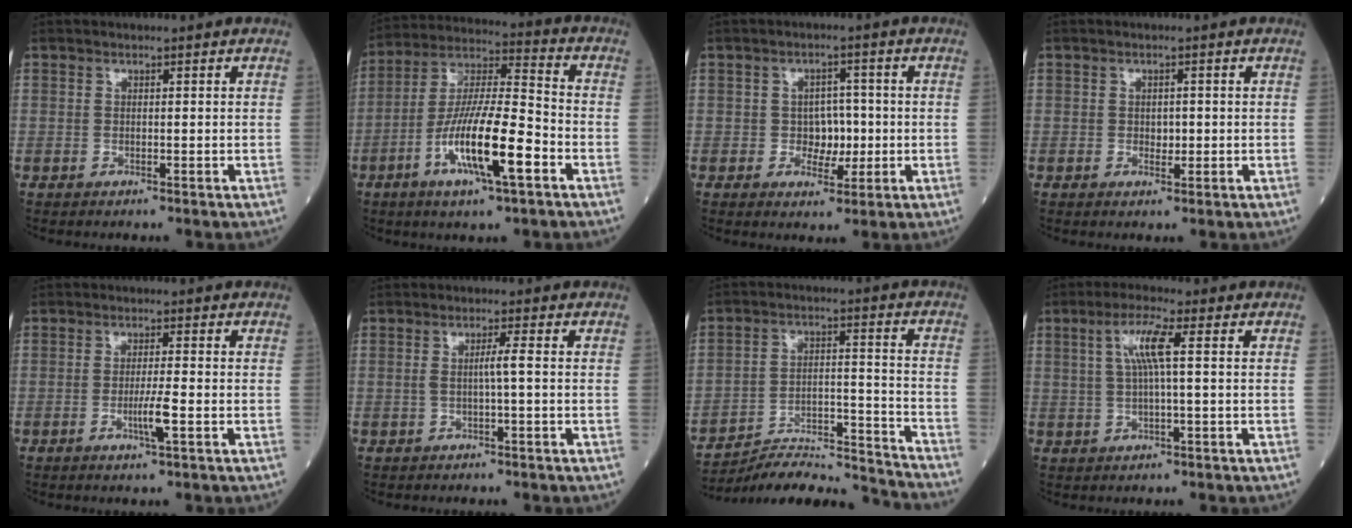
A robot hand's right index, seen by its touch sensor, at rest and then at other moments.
{"total": 15.1, "force": [-5.8, 2.1, 13.8], "torque": [-0.264, -0.007, -0.105]}
{"total": 4.4, "force": [-0.6, 3.1, 3.1], "torque": [-0.039, 0.007, -0.007]}
{"total": 1.8, "force": [-0.2, 1.1, 1.4], "torque": [-0.019, 0.002, -0.002]}
{"total": 3.6, "force": [-1.2, -0.2, 3.4], "torque": [-0.064, -0.005, -0.023]}
{"total": 2.3, "force": [-0.2, -0.3, 2.3], "torque": [-0.040, 0.001, -0.004]}
{"total": 16.4, "force": [-16.2, -0.9, 2.2], "torque": [-0.032, 0.024, -0.251]}
{"total": 5.4, "force": [1.2, 0.1, 5.3], "torque": [-0.106, 0.010, 0.025]}